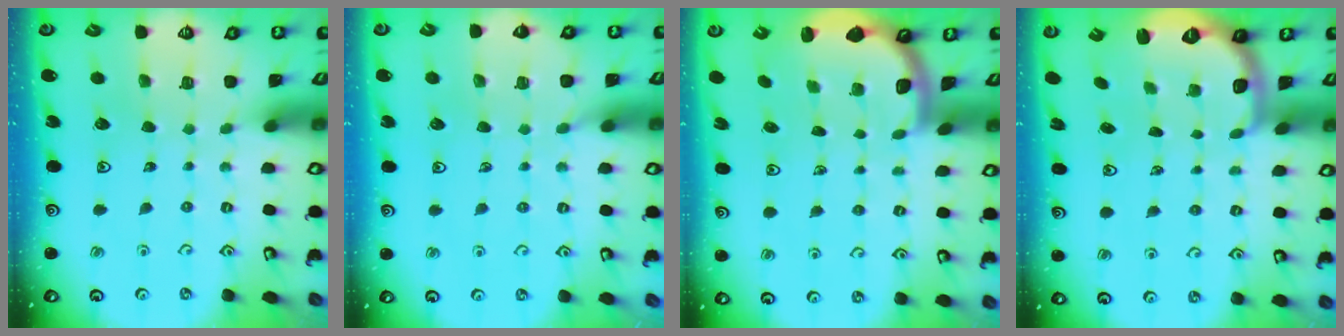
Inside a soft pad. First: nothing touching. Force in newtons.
{"total": 3.5, "press": 3.4, "slide": 0.6}
{"total": 1.8, "press": 1.8, "slide": 0.1}
{"total": 2.6, "press": 1.6, "slide": 2.1}